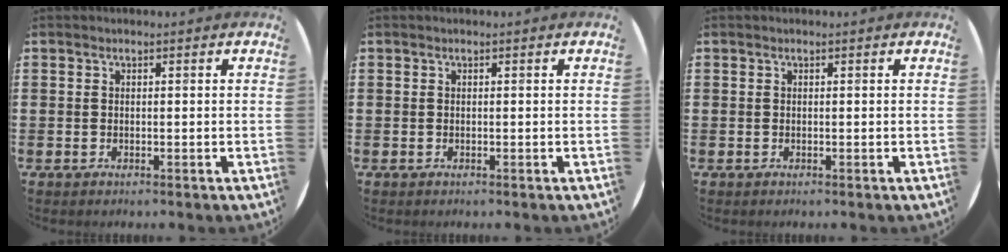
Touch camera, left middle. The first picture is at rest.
{"total": 0.0}
{"total": 0.0}